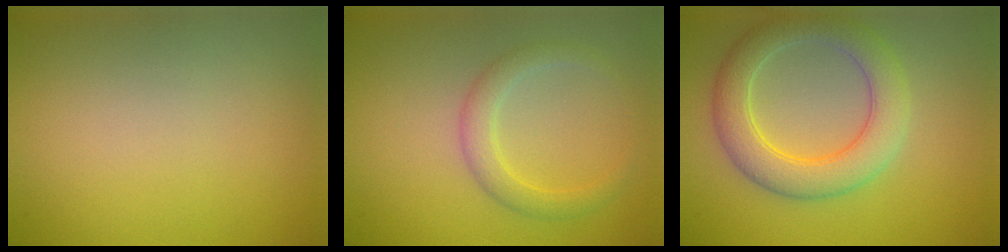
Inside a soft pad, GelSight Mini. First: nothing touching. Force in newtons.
{"total": 2.4, "press": 2.4, "slide": 0.2}
{"total": 5.4, "press": 5.4, "slide": 0.3}